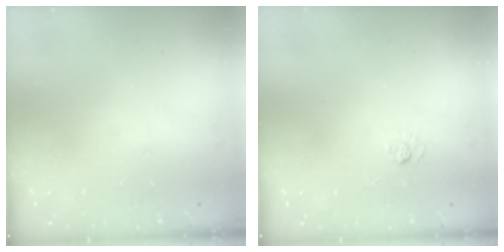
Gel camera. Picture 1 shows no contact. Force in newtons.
{"total": 2.4, "press": 2.0, "slide": 1.3}